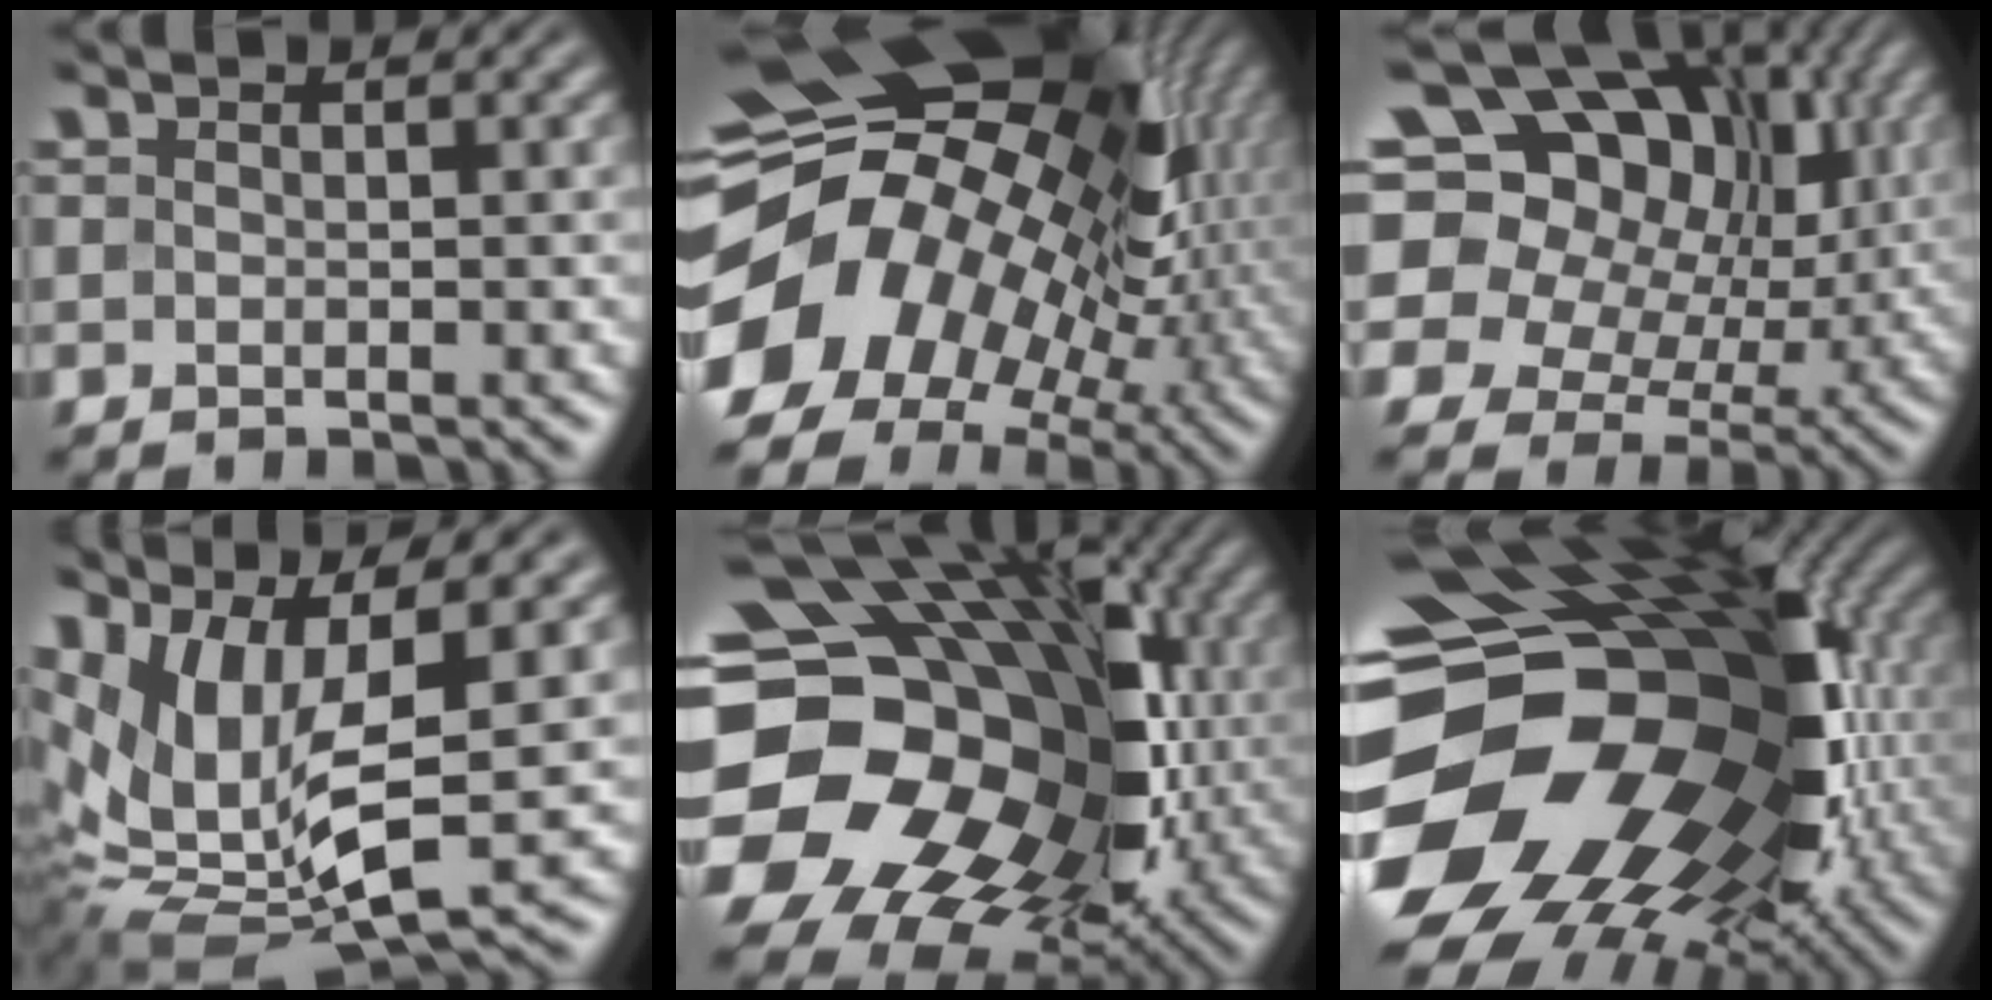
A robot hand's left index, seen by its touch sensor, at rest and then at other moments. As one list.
[{"total": 18.8, "force": [-0.1, 14.1, 12.5], "torque": [-0.217, -0.012, 0.015]}, {"total": 19.7, "force": [5.0, 15.6, 10.9], "torque": [-0.227, 0.042, 0.060]}, {"total": 12.7, "force": [1.7, 5.6, 11.3], "torque": [-0.246, -0.012, 0.042]}, {"total": 22.9, "force": [-0.5, 18.5, 13.5], "torque": [-0.234, -0.016, -0.032]}, {"total": 20.2, "force": [-2.8, 14.6, 13.6], "torque": [-0.252, -0.032, -0.034]}]